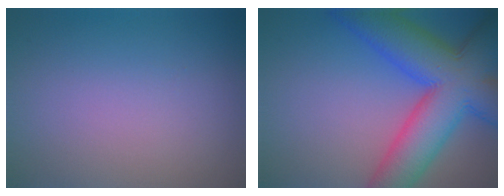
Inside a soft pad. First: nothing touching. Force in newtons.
{"total": 12.3, "press": 12.3, "slide": 0.4}